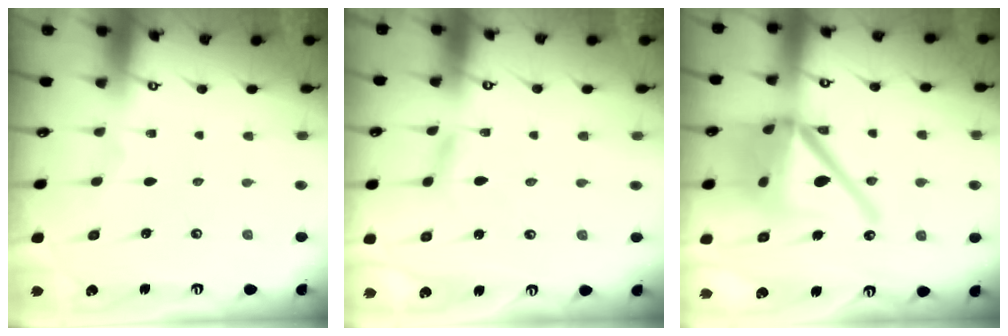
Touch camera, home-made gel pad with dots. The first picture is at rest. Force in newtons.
{"total": 2.8, "press": 2.8, "slide": 0.3}
{"total": 20.7, "press": 20.6, "slide": 2.6}